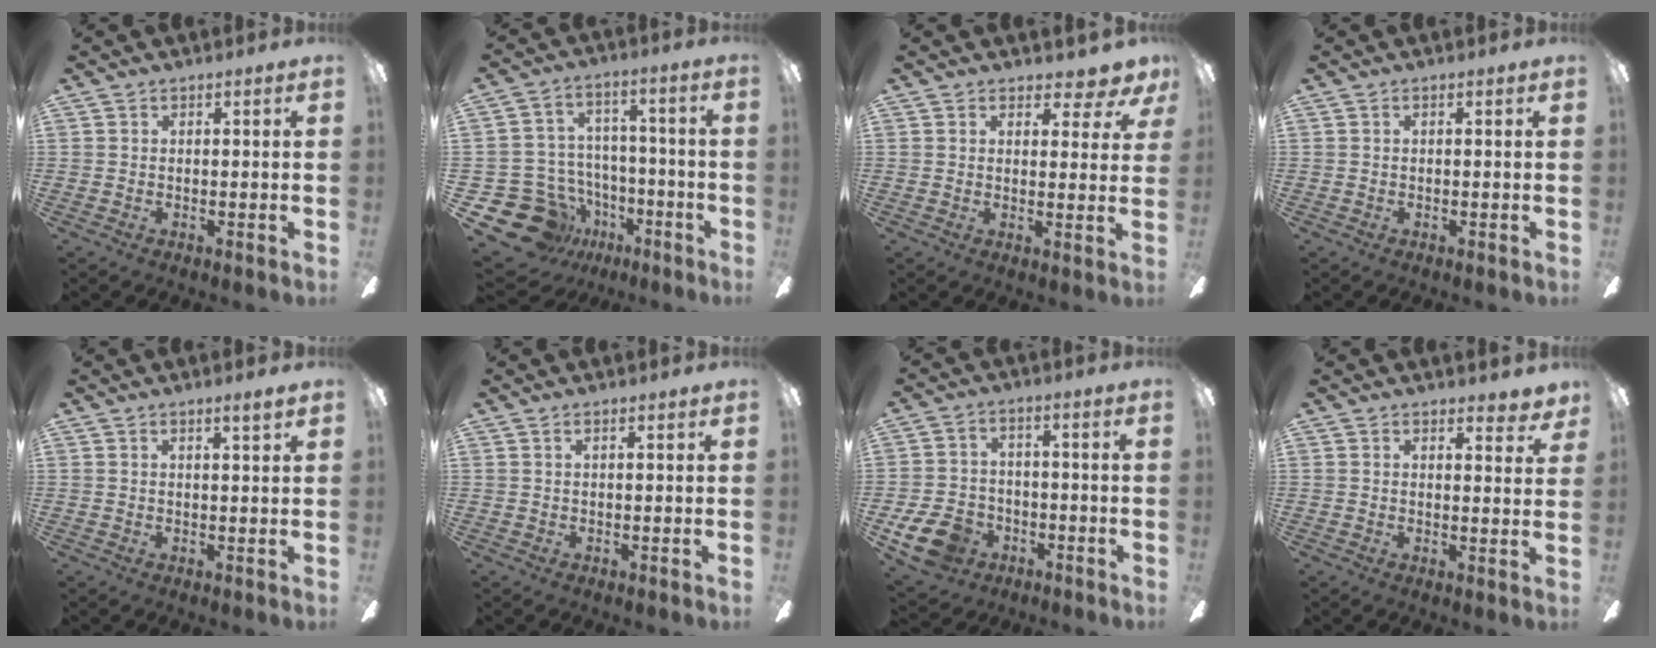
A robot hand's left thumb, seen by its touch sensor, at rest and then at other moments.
{"total": 15.5, "force": [-8.6, 11.2, 6.5], "torque": [-0.144, 0.055, -0.128]}
{"total": 4.6, "force": [3.4, 2.1, 2.3], "torque": [-0.021, -0.022, 0.059]}
{"total": 0.0}
{"total": 2.4, "force": [1.7, 0.0, 1.8], "torque": [-0.030, -0.005, 0.026]}
{"total": 0.9, "force": [0.5, 0.1, 0.8], "torque": [-0.018, 0.000, 0.008]}
{"total": 10.7, "force": [-5.5, 7.5, 5.3], "torque": [-0.125, 0.033, -0.099]}
{"total": 3.0, "force": [2.6, 0.7, 1.4], "torque": [-0.008, -0.020, 0.043]}